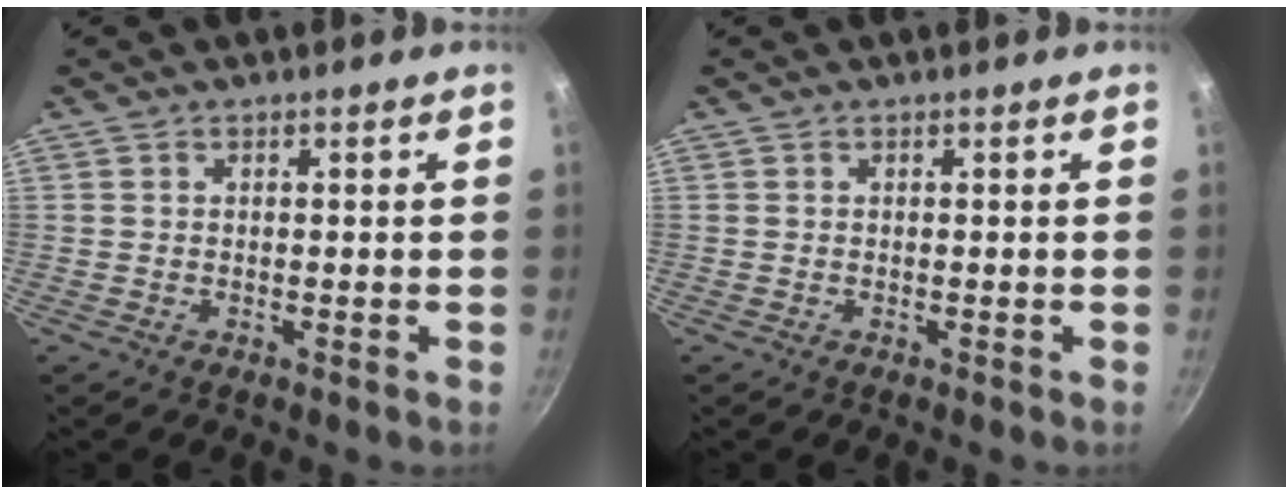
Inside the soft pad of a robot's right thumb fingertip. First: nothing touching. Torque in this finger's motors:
{"motor_torque": [-0.02, 0.00, 0.15, 0.15, 0.01]}